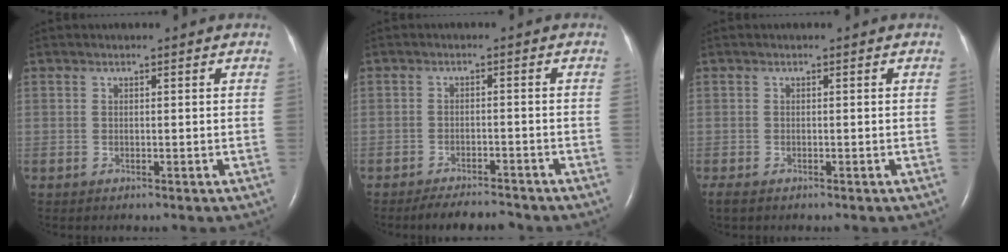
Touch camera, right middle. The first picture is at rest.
{"total": 5.4, "force": [-5.1, 0.9, 1.5], "torque": [-0.024, -0.012, -0.079]}
{"total": 1.5, "force": [-1.1, 0.6, 0.9], "torque": [-0.021, -0.006, -0.018]}